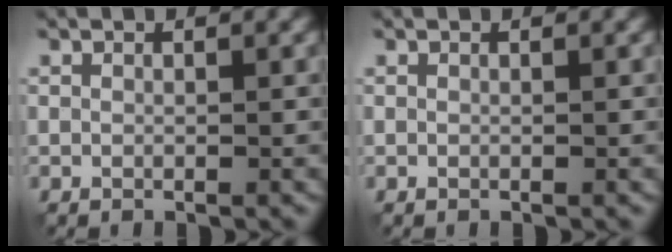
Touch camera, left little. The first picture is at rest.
{"total": 0.0}